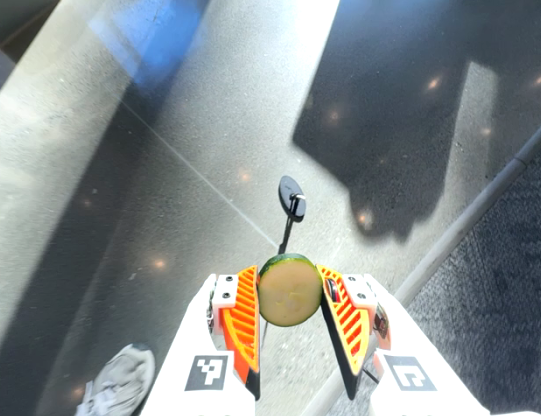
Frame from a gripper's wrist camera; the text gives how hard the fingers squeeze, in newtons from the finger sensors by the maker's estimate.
{"total": 11.0, "left": 11.0, "right": 11.0}